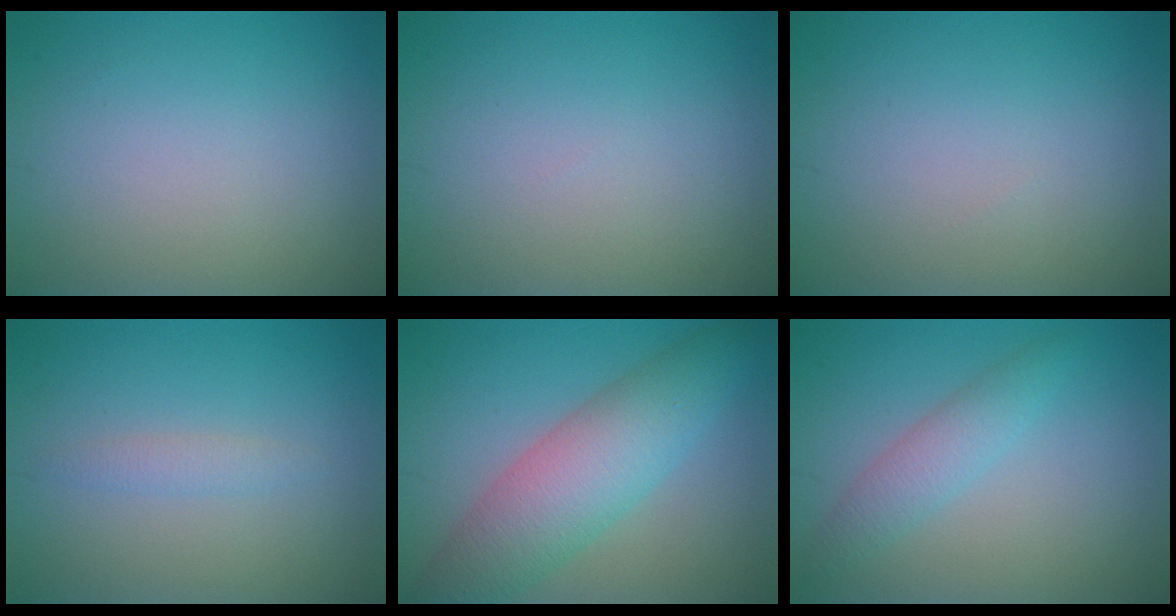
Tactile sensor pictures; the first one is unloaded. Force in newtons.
{"total": 0.0}
{"total": 0.0}
{"total": 1.2, "press": 1.2, "slide": 0.0}
{"total": 7.1, "press": 7.0, "slide": 0.3}
{"total": 2.5, "press": 2.5, "slide": 0.1}